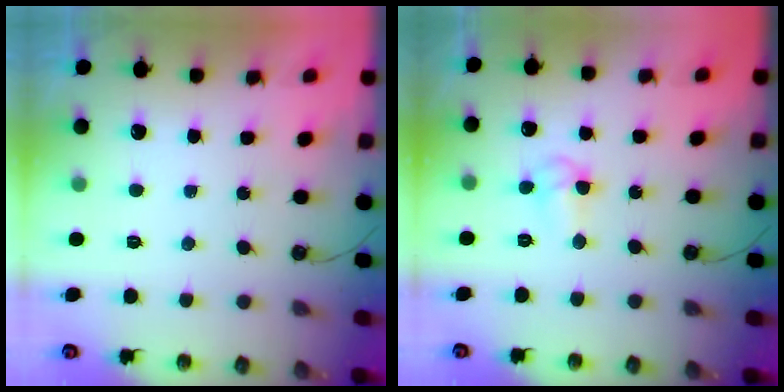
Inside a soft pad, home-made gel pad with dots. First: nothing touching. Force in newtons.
{"total": 5.8, "press": 4.5, "slide": 3.7}